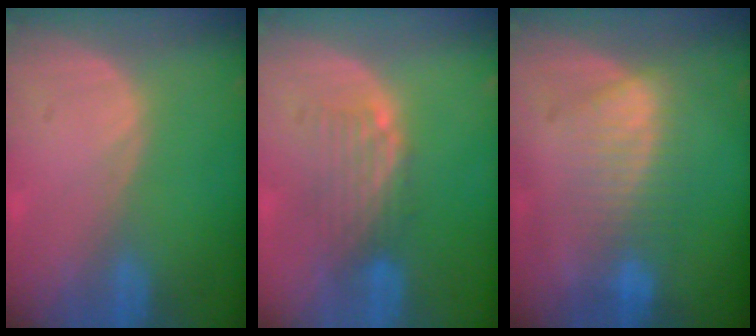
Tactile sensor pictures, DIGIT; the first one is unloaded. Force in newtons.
{"total": 5.0, "press": 4.3, "slide": 2.6}
{"total": 6.8, "press": 6.7, "slide": 1.2}